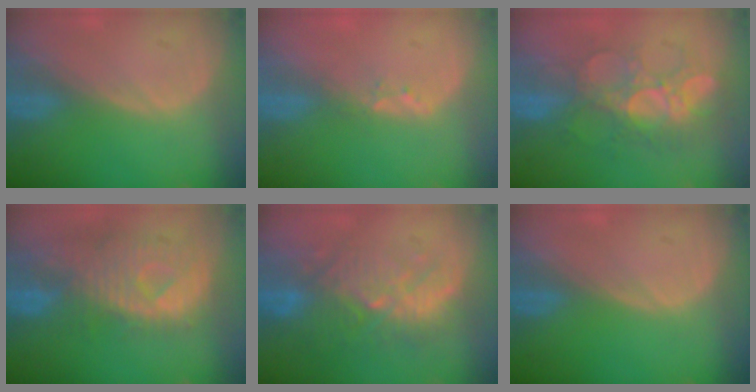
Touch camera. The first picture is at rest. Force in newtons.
{"total": 1.7, "press": 1.5, "slide": 0.9}
{"total": 9.2, "press": 8.6, "slide": 3.4}
{"total": 11.3, "press": 9.8, "slide": 5.6}
{"total": 10.6, "press": 9.6, "slide": 4.5}
{"total": 0.0}